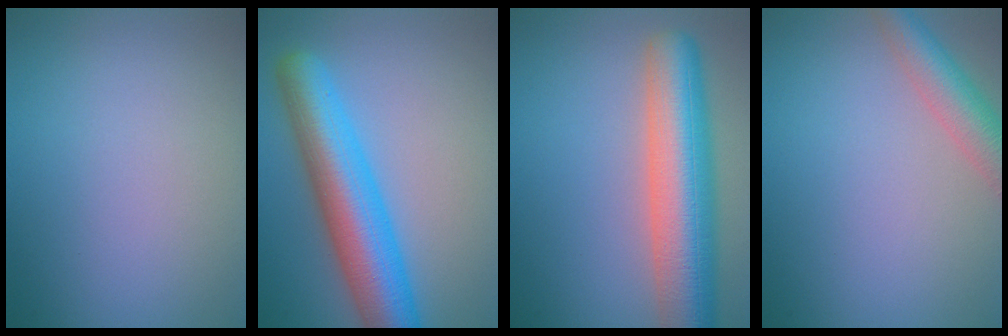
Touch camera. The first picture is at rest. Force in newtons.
{"total": 8.5, "press": 8.5, "slide": 0.2}
{"total": 9.3, "press": 9.3, "slide": 0.7}
{"total": 4.3, "press": 4.2, "slide": 0.2}